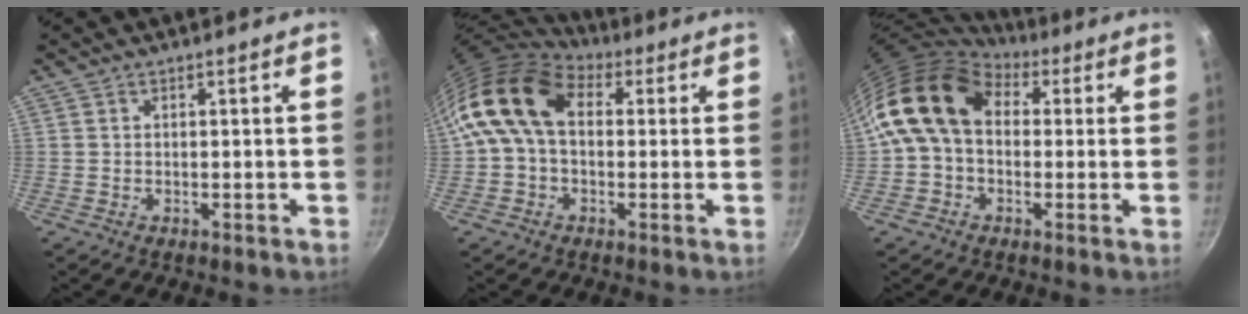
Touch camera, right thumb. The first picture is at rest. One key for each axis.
{"total": 12.7, "fx": 2.5, "fy": 8.5, "fz": 9.1, "tx": -0.146, "ty": 0.015, "tz": 0.024}
{"total": 13.4, "fx": 2.8, "fy": 9.7, "fz": 8.8, "tx": -0.134, "ty": 0.016, "tz": 0.027}